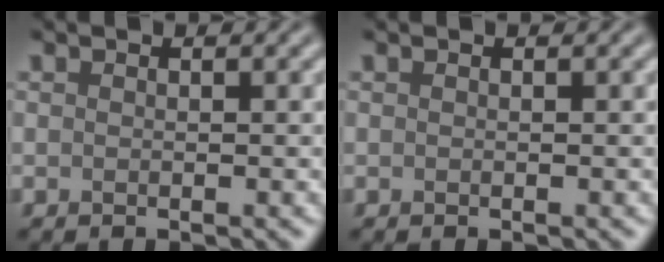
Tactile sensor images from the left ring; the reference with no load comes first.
{"total": 0.0}